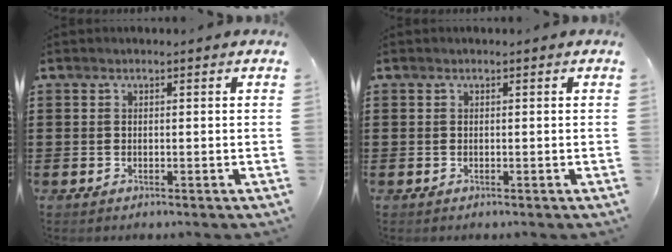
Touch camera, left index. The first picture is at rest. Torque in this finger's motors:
{"motor_torque": [0.00, 0.00, 0.00, 0.00]}